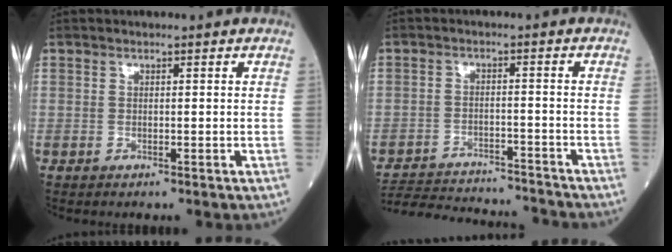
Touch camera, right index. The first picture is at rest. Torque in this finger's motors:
{"motor_torque": [-1.26, -0.89, -0.20, -0.01]}